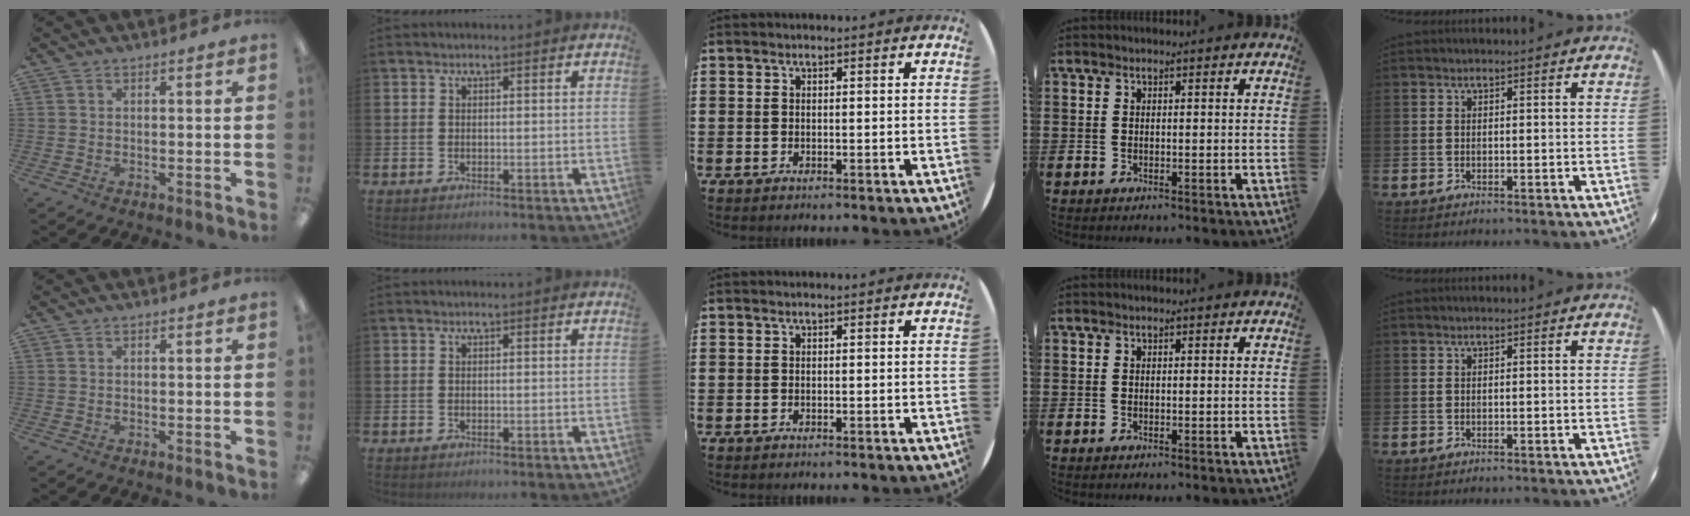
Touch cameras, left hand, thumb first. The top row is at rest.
{}